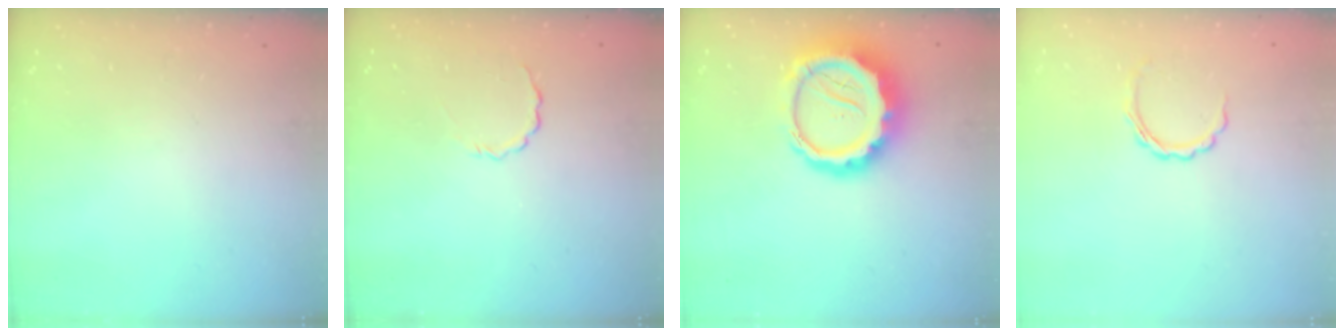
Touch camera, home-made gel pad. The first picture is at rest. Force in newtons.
{"total": 2.7, "press": 2.5, "slide": 0.8}
{"total": 14.7, "press": 14.4, "slide": 3.1}
{"total": 5.2, "press": 5.0, "slide": 1.1}